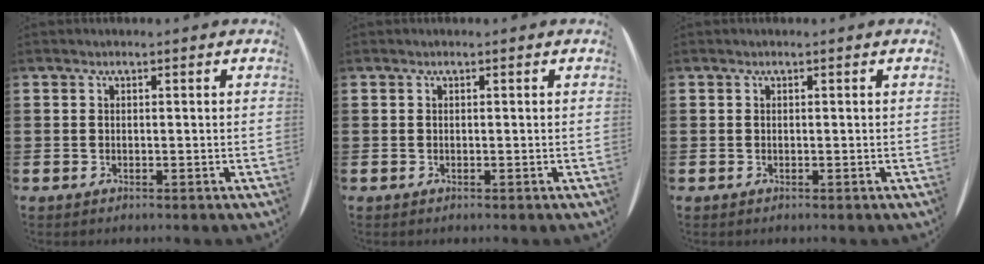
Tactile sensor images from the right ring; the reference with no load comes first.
{"total": 0.0}
{"total": 0.0}